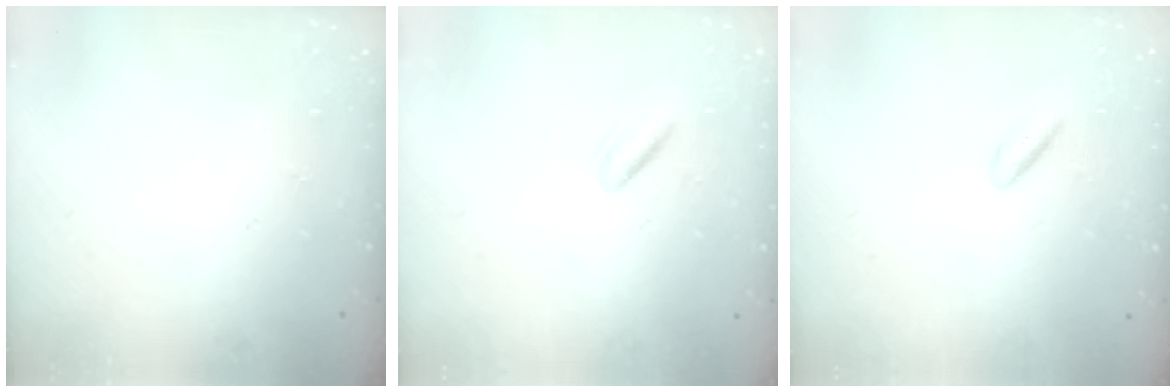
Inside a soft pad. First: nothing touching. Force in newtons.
{"total": 2.9, "press": 2.6, "slide": 1.3}
{"total": 2.2, "press": 1.9, "slide": 1.1}